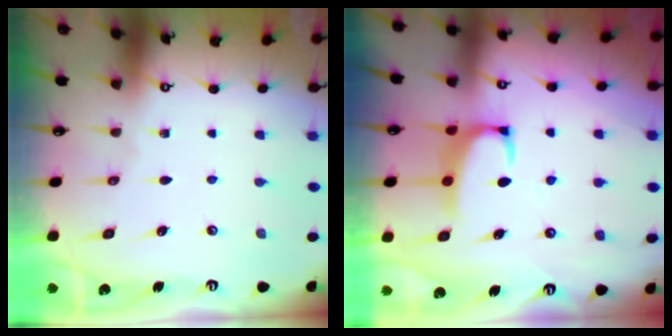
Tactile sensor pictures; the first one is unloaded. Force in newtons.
{"total": 2.5, "press": 2.4, "slide": 0.7}